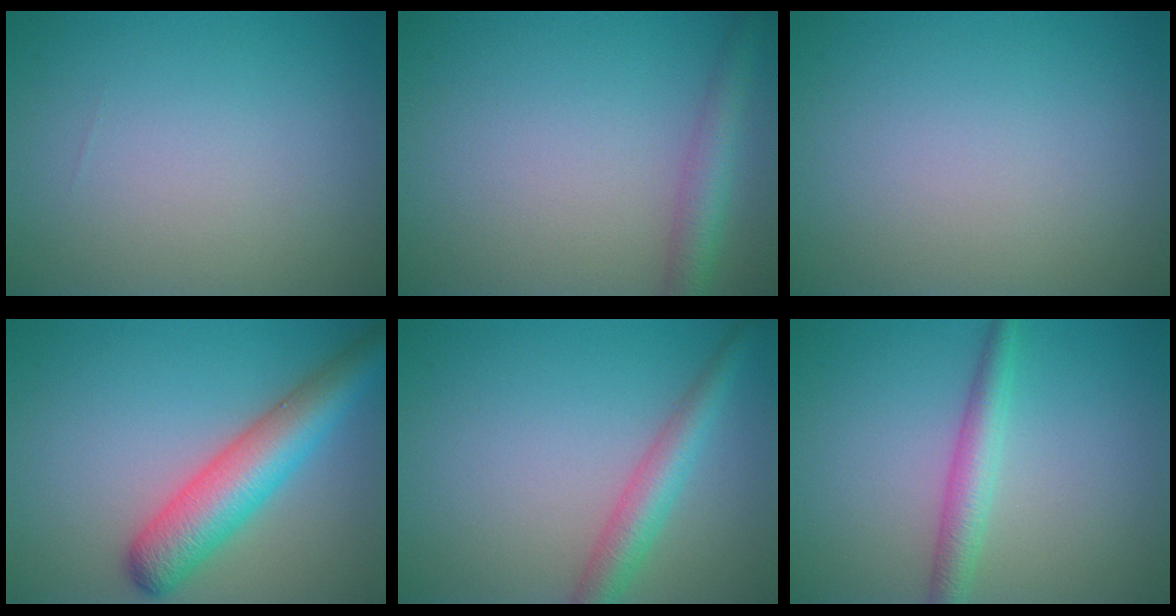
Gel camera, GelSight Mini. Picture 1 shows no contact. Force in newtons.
{"total": 3.2, "press": 3.2, "slide": 0.1}
{"total": 0.0}
{"total": 6.9, "press": 6.9, "slide": 0.3}
{"total": 3.5, "press": 3.5, "slide": 0.1}
{"total": 2.9, "press": 2.9, "slide": 0.0}